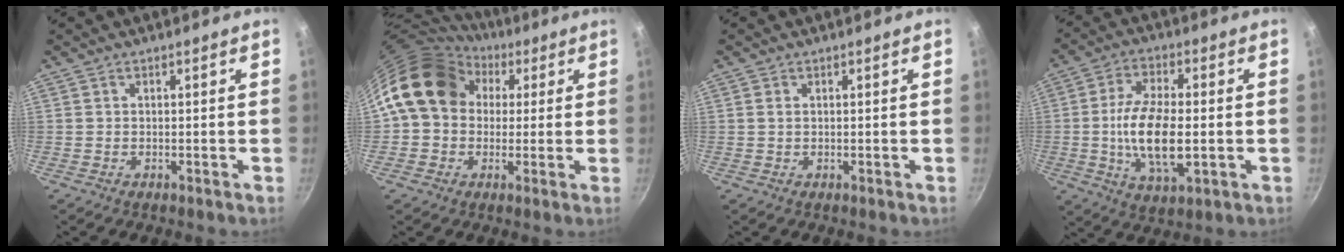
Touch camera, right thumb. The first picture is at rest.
{"total": 15.7, "force": [4.2, 12.6, 8.3], "torque": [-0.116, 0.026, 0.061]}
{"total": 0.9, "force": [0.3, 0.6, 0.6], "torque": [-0.011, 0.002, 0.005]}
{"total": 13.8, "force": [-1.2, 6.1, 12.3], "torque": [-0.231, 0.001, -0.026]}